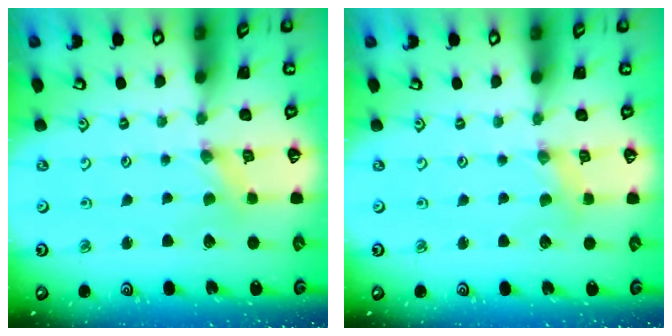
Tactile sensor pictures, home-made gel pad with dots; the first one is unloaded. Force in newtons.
{"total": 1.3, "press": 1.2, "slide": 0.3}